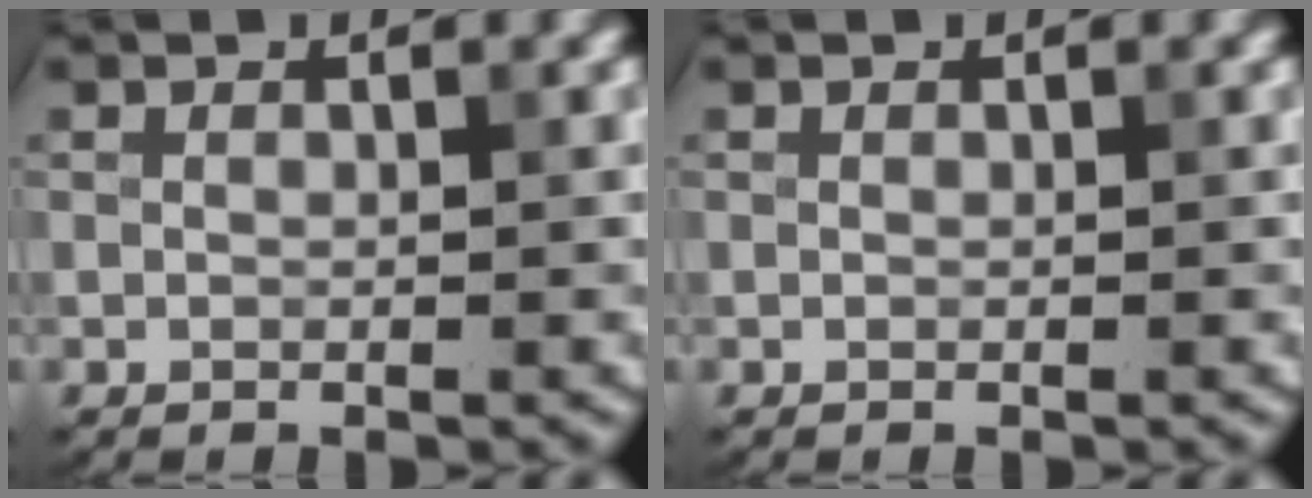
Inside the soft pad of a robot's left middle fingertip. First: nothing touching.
{"total": 0.0}